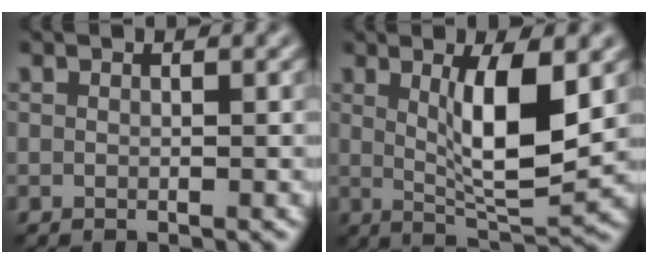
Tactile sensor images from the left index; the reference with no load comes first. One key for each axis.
{"total": 7.0, "fx": 1.3, "fy": 1.7, "fz": 6.6, "tx": -0.115, "ty": -0.016, "tz": 0.026}